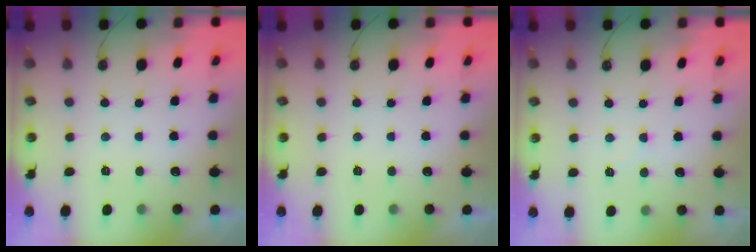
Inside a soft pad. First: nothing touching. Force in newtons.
{"total": 0.0}
{"total": 3.2, "press": 3.2, "slide": 0.6}